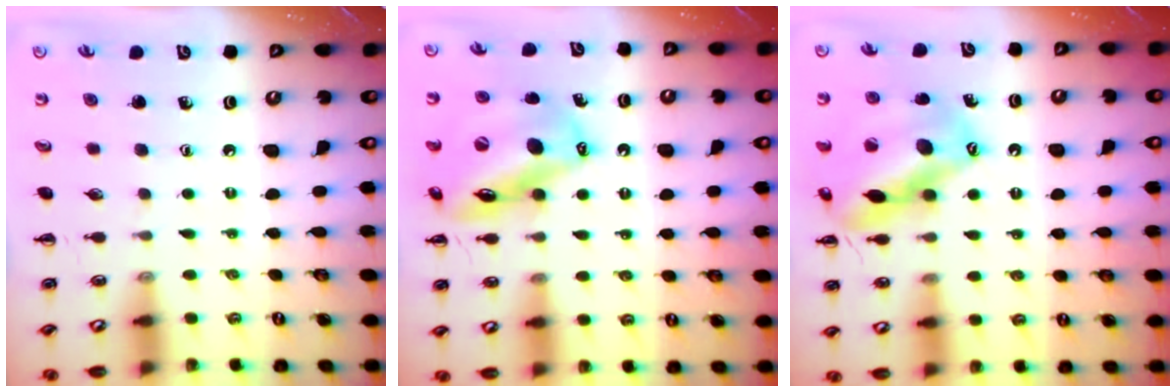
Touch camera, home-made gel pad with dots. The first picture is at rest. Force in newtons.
{"total": 15.5, "press": 14.9, "slide": 4.2}
{"total": 16.9, "press": 16.7, "slide": 3.1}